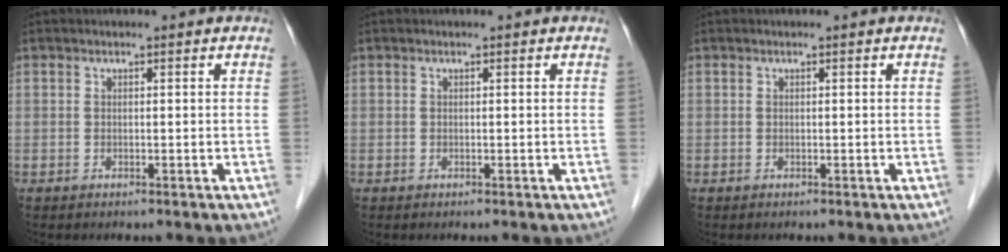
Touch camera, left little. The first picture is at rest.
{"total": 0.0}
{"total": 0.0}